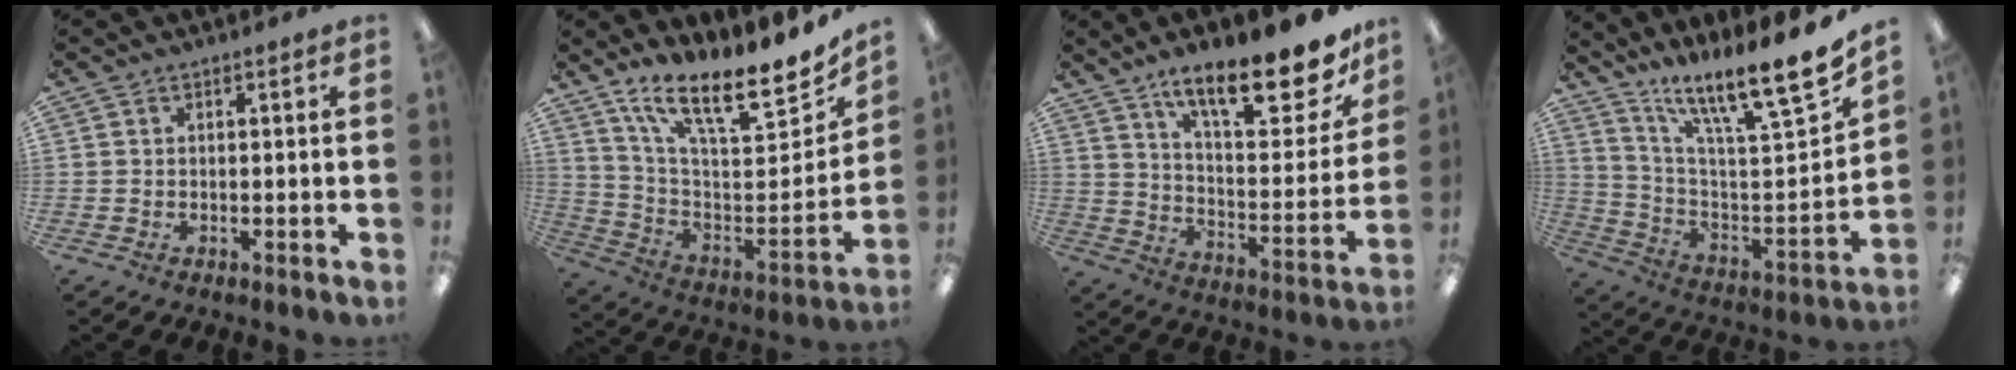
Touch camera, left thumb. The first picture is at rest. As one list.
[{"total": 16.5, "force": [12.9, 4.0, 9.6], "torque": [-0.148, -0.109, 0.217]}, {"total": 21.2, "force": [15.2, 6.5, 13.3], "torque": [-0.189, -0.109, 0.249]}, {"total": 15.7, "force": [13.6, -0.1, 7.9], "torque": [-0.109, -0.128, 0.209]}]